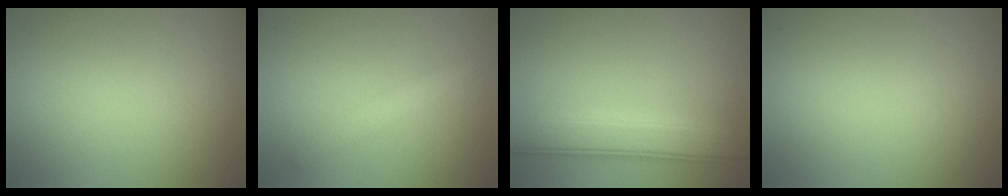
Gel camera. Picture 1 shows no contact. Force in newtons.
{"total": 1.6, "press": 1.6, "slide": 0.0}
{"total": 5.4, "press": 5.4, "slide": 0.7}
{"total": 0.0}